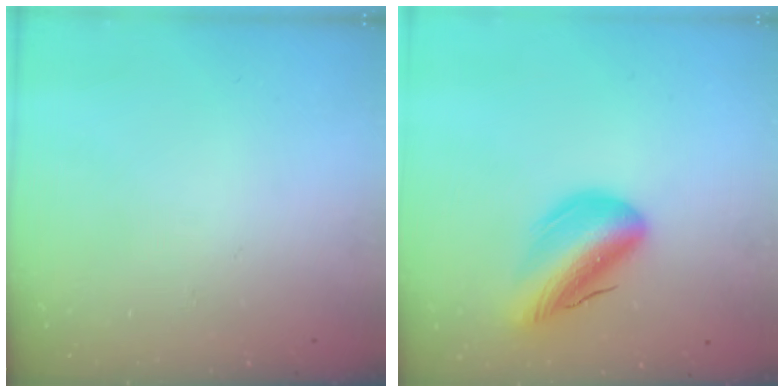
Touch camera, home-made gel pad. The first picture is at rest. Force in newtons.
{"total": 13.4, "press": 12.9, "slide": 3.6}